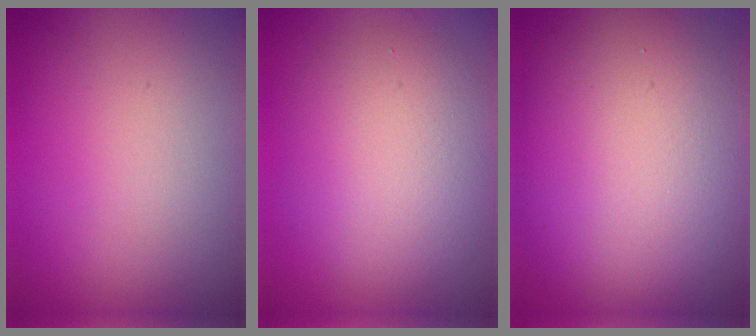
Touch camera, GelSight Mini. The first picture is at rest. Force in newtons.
{"total": 6.3, "press": 6.3, "slide": 0.3}
{"total": 14.4, "press": 14.4, "slide": 0.5}